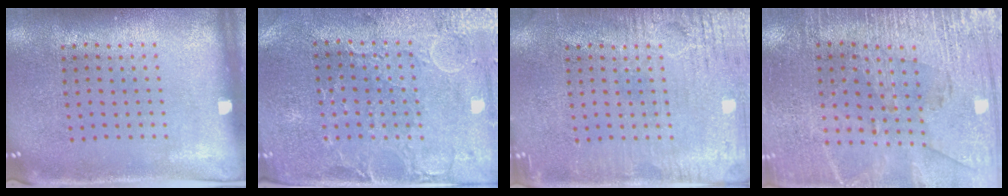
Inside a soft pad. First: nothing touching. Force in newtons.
{"total": 0.7, "press": 0.5, "slide": 0.4}
{"total": 3.6, "press": 3.6, "slide": 0.4}
{"total": 2.9, "press": 2.8, "slide": 0.8}